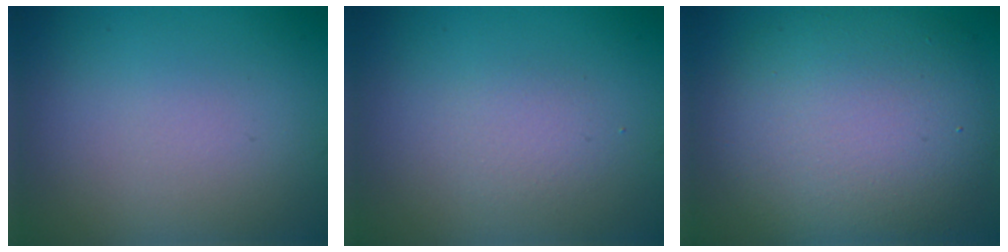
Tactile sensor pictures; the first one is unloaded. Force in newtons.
{"total": 1.3, "press": 1.3, "slide": 0.2}
{"total": 9.8, "press": 9.8, "slide": 0.7}